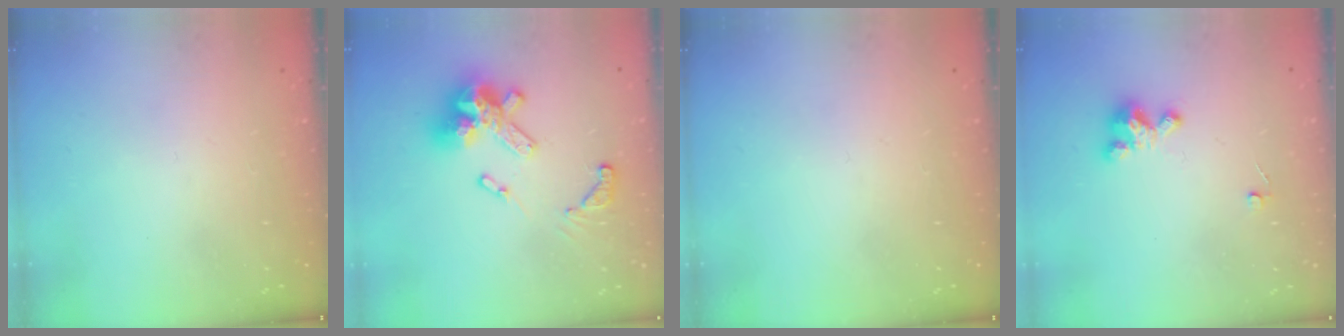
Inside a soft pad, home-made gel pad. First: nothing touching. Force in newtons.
{"total": 15.6, "press": 15.4, "slide": 2.0}
{"total": 0.0}
{"total": 3.2, "press": 3.2, "slide": 0.1}